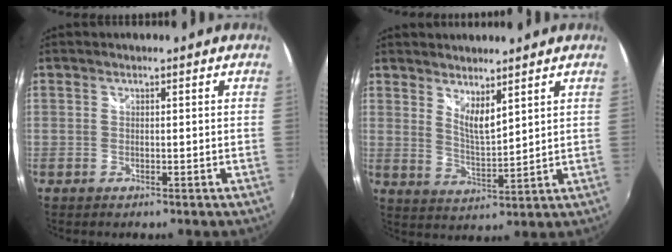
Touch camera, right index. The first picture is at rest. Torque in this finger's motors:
{"motor_torque": [0.03, 0.12, 0.00, 0.01]}